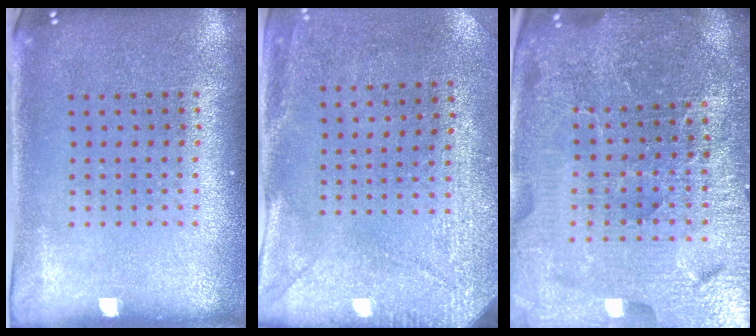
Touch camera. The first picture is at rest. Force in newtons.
{"total": 3.0, "press": 2.3, "slide": 1.9}
{"total": 5.8, "press": 5.3, "slide": 2.5}